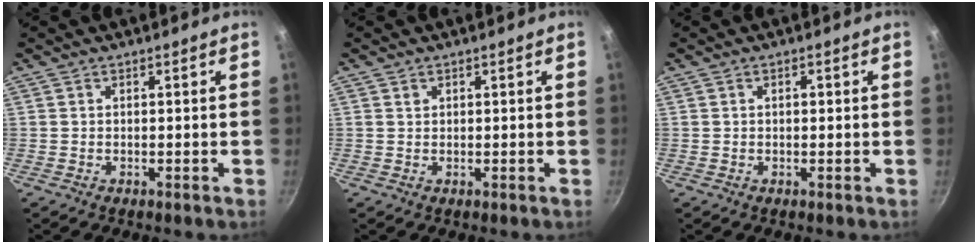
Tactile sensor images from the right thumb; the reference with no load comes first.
{"total": 0.7, "force": [0.4, 0.5, 0.2], "torque": [-0.003, 0.001, 0.007]}
{"total": 0.9, "force": [0.1, 0.5, 0.7], "torque": [-0.009, 0.003, 0.001]}